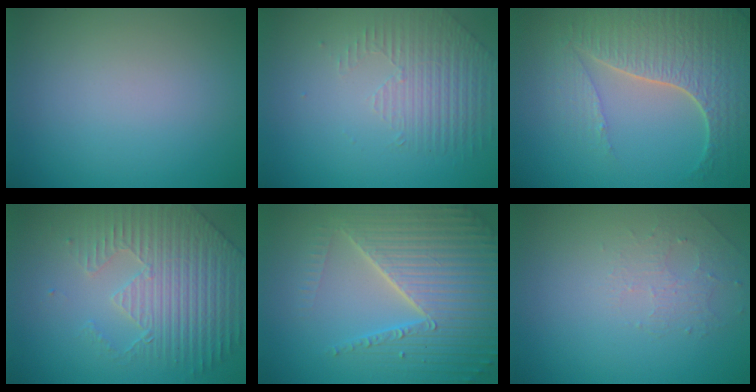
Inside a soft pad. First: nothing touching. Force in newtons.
{"total": 1.7, "press": 1.3, "slide": 1.1}
{"total": 6.4, "press": 5.0, "slide": 4.0}
{"total": 4.4, "press": 4.3, "slide": 1.1}
{"total": 7.1, "press": 6.9, "slide": 1.7}
{"total": 1.4, "press": 0.7, "slide": 1.2}